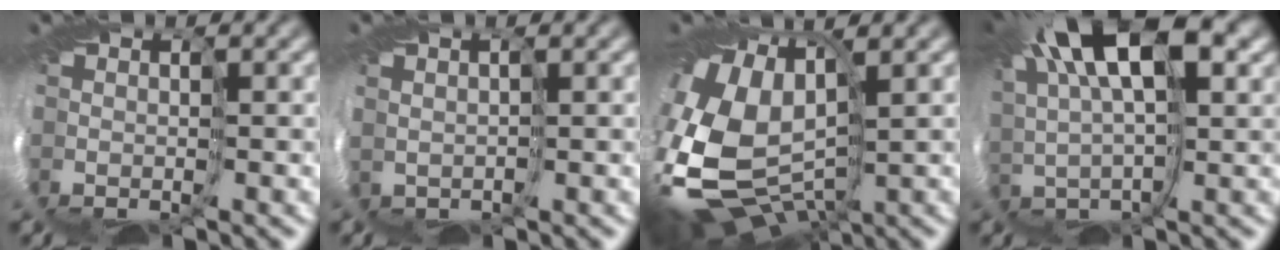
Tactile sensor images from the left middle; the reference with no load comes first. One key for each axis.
{"total": 0.7, "fx": 0.5, "fy": 0.4, "fz": -0.2, "tx": 0.007, "ty": 0.012, "tz": 0.011}
{"total": 12.2, "fx": 0.1, "fy": 7.8, "fz": 9.4, "tx": -0.237, "ty": -0.019, "tz": 0.019}
{"total": 9.2, "fx": 4.8, "fy": 2.8, "fz": 7.3, "tx": -0.141, "ty": 0.028, "tz": 0.074}